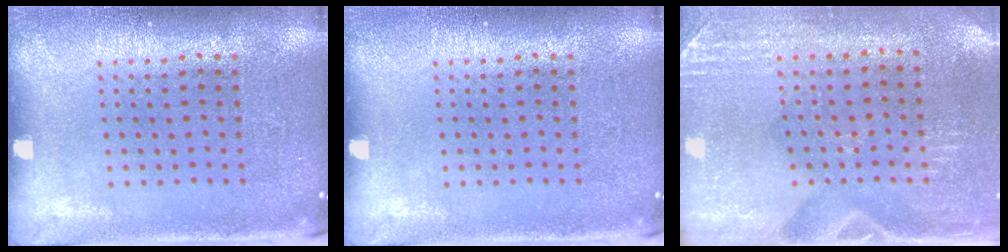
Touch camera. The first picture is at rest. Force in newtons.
{"total": 0.0}
{"total": 2.8, "press": 2.5, "slide": 1.2}